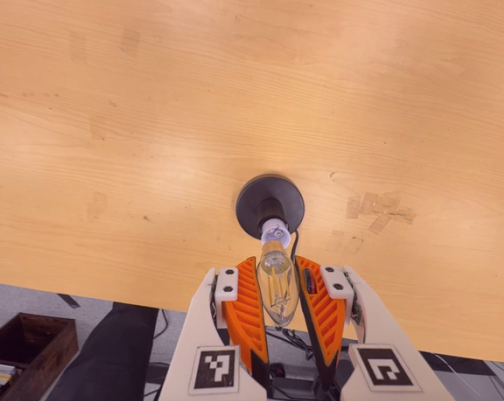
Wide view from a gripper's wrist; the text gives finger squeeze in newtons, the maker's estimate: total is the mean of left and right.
{"total": 8.6, "left": 8.2, "right": 8.9}